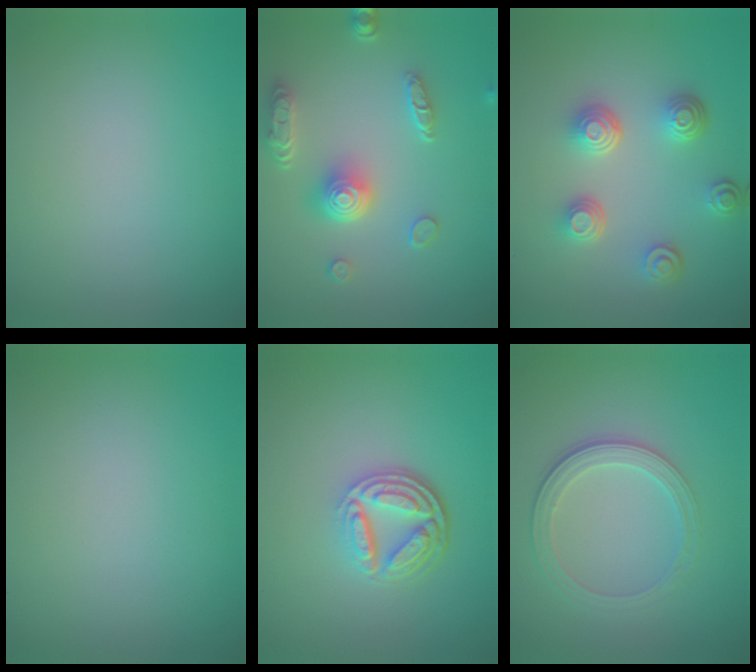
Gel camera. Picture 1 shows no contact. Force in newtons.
{"total": 4.9, "press": 3.9, "slide": 2.9}
{"total": 4.4, "press": 3.4, "slide": 2.8}
{"total": 0.0}
{"total": 5.0, "press": 3.5, "slide": 3.6}
{"total": 3.0, "press": 2.6, "slide": 1.4}